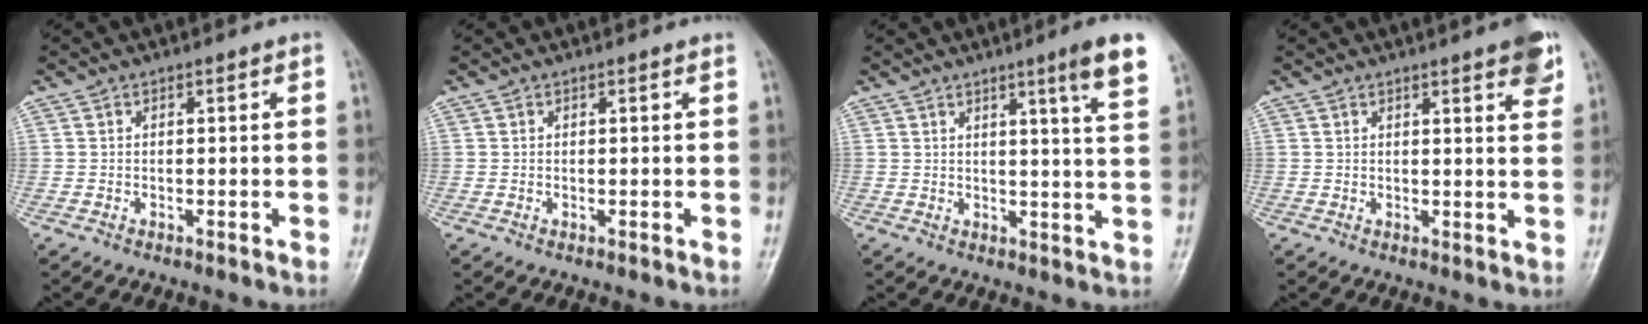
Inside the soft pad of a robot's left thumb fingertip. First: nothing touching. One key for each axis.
{"total": 0.0}
{"total": 8.1, "fx": 4.8, "fy": -0.2, "fz": 6.5, "tx": -0.083, "ty": -0.029, "tz": 0.060}
{"total": 6.0, "fx": 3.6, "fy": 1.2, "fz": 4.6, "tx": -0.045, "ty": -0.011, "tz": 0.042}